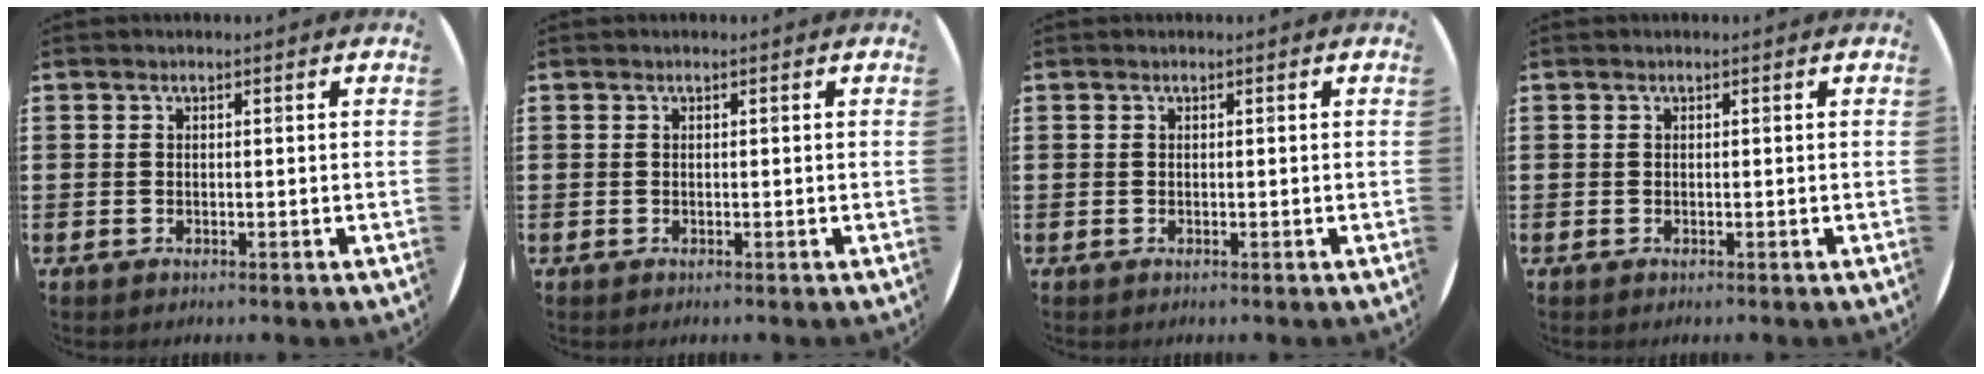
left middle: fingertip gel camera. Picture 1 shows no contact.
{"total": 0.0}
{"total": 0.0}
{"total": 0.0}